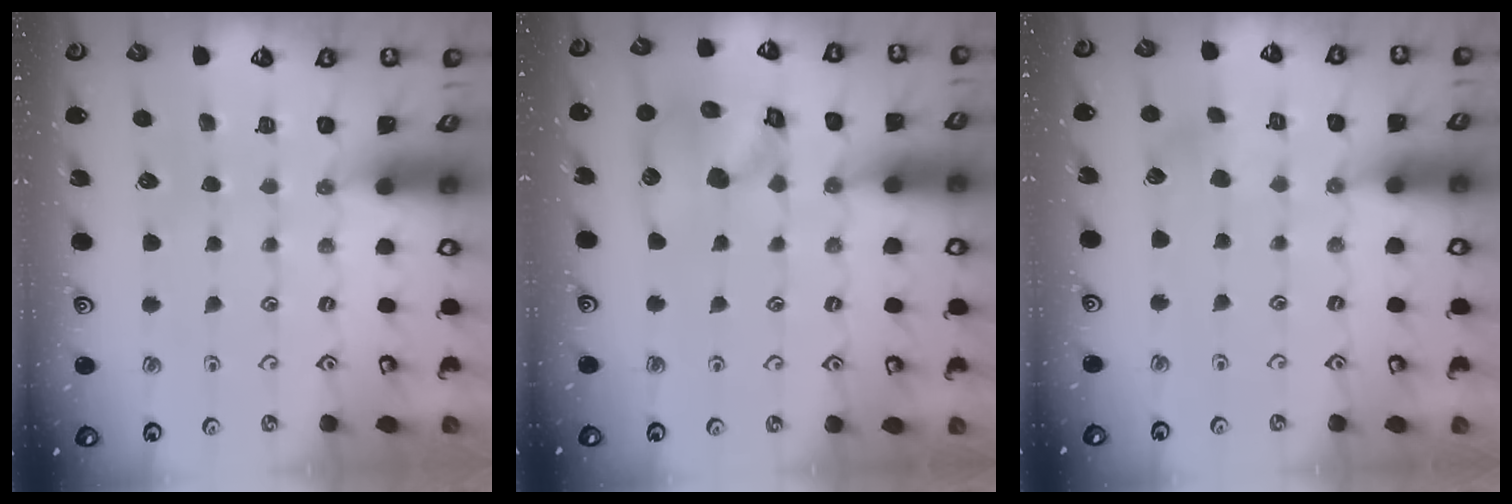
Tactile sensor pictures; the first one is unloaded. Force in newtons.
{"total": 14.6, "press": 14.5, "slide": 2.1}
{"total": 3.6, "press": 3.6, "slide": 0.1}